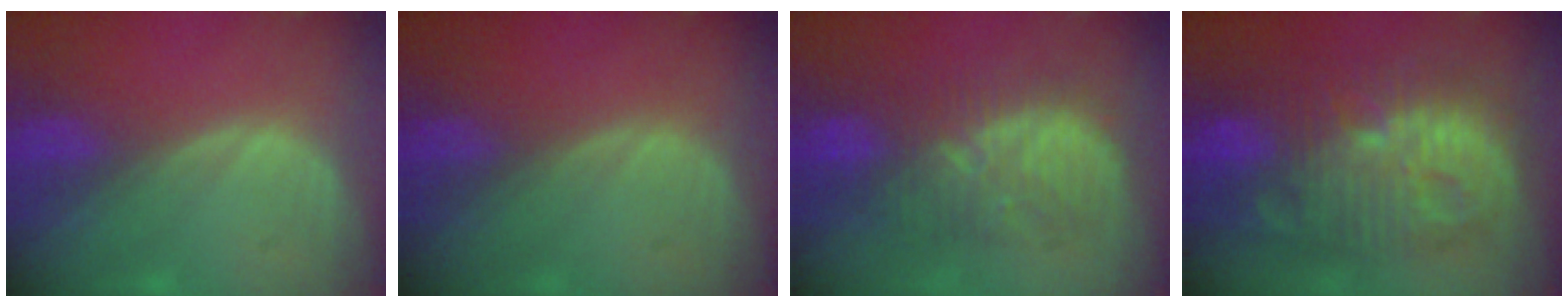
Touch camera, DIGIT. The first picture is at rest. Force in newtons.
{"total": 0.0}
{"total": 8.9, "press": 8.9, "slide": 0.4}
{"total": 13.8, "press": 13.7, "slide": 1.3}